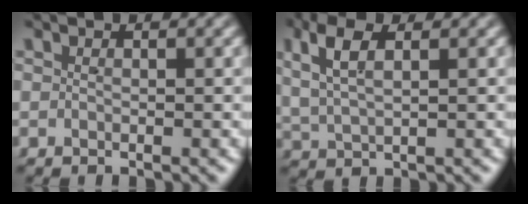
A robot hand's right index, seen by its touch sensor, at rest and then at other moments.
{"total": 4.3, "force": [2.0, 2.2, 3.1], "torque": [-0.073, 0.007, 0.038]}